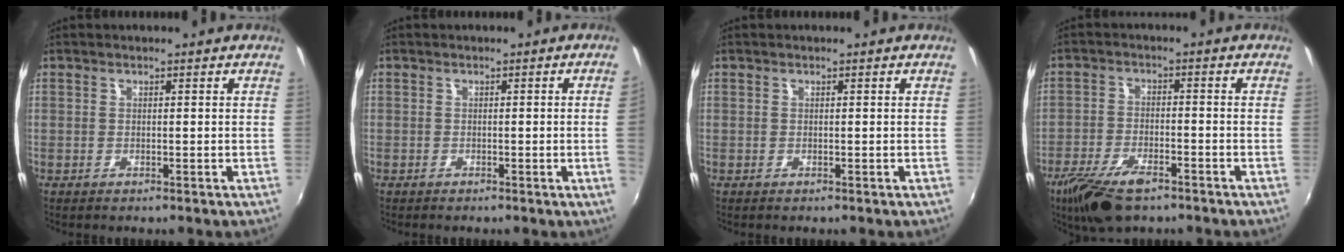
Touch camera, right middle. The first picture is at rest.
{"total": 2.2, "force": [-0.1, -1.4, 1.8], "torque": [-0.022, -0.013, 0.003]}
{"total": 0.0}
{"total": 11.0, "force": [-7.4, 4.3, 6.8], "torque": [-0.161, -0.024, -0.139]}